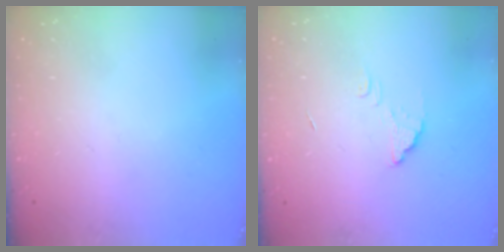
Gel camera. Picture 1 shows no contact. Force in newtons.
{"total": 3.3, "press": 3.3, "slide": 0.3}